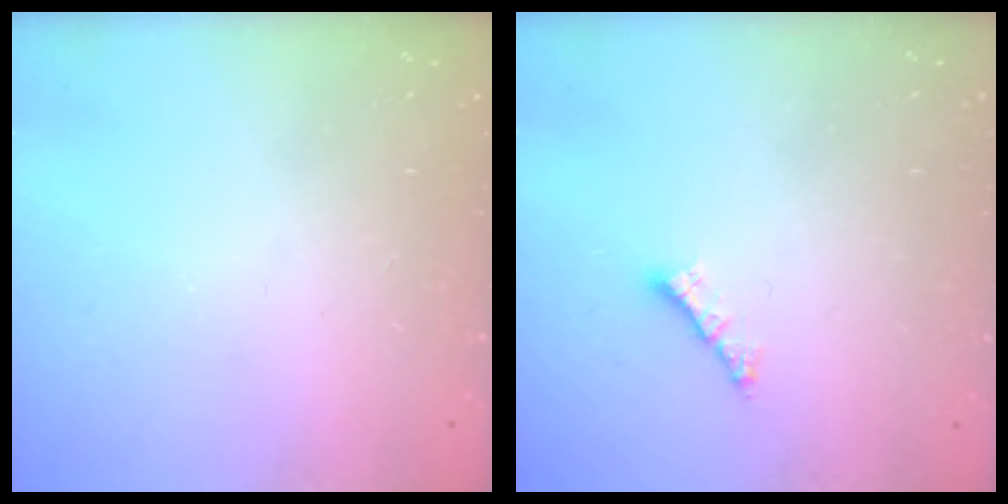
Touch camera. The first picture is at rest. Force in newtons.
{"total": 1.2, "press": 1.2, "slide": 0.3}